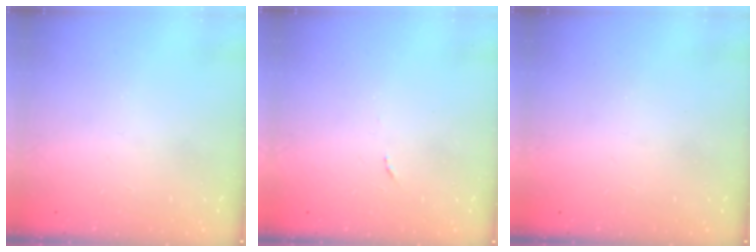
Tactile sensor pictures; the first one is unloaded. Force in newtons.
{"total": 4.6, "press": 4.6, "slide": 0.6}
{"total": 1.5, "press": 1.5, "slide": 0.1}